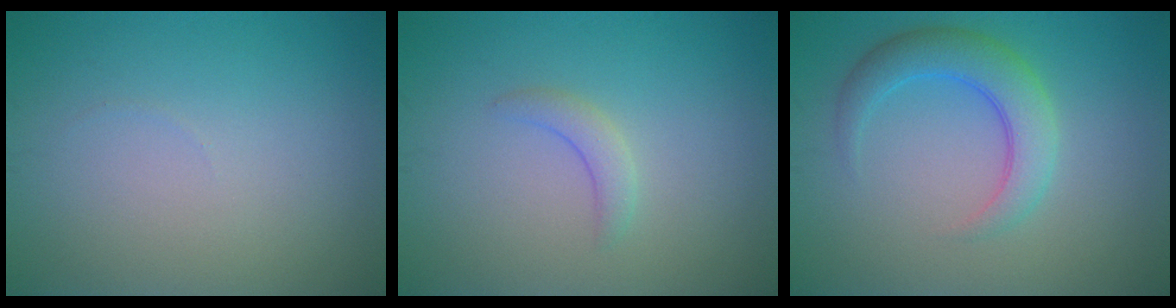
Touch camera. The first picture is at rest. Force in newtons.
{"total": 1.6, "press": 1.6, "slide": 0.2}
{"total": 4.2, "press": 4.2, "slide": 0.1}